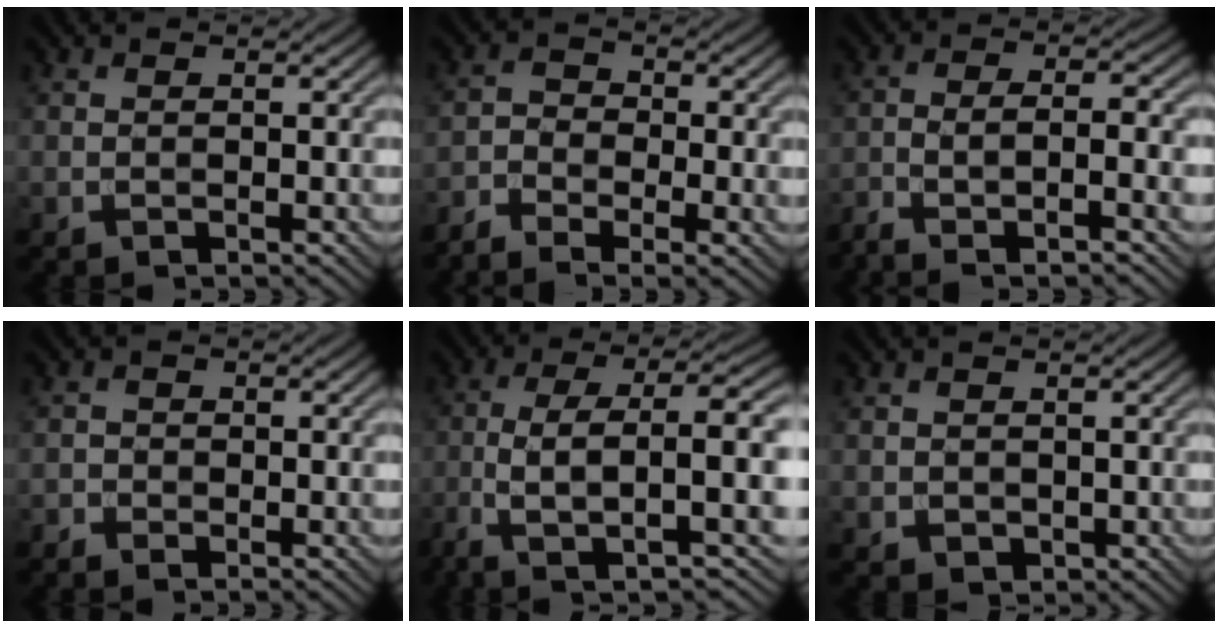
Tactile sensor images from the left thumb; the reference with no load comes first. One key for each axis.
{"total": 5.8, "fx": -3.9, "fy": 2.7, "fz": 3.4, "tx": -0.077, "ty": -0.015, "tz": -0.071}
{"total": 6.5, "fx": -3.5, "fy": 1.5, "fz": 5.2, "tx": -0.089, "ty": -0.004, "tz": -0.066}
{"total": 1.5, "fx": -0.9, "fy": 1.1, "fz": 0.6, "tx": -0.010, "ty": -0.002, "tz": -0.019}
{"total": 11.2, "fx": -2.4, "fy": 2.7, "fz": 10.6, "tx": -0.175, "ty": 0.015, "tz": -0.041}
{"total": 1.2, "fx": 0.2, "fy": 1.1, "fz": 0.4, "tx": -0.016, "ty": -0.008, "tz": 0.009}